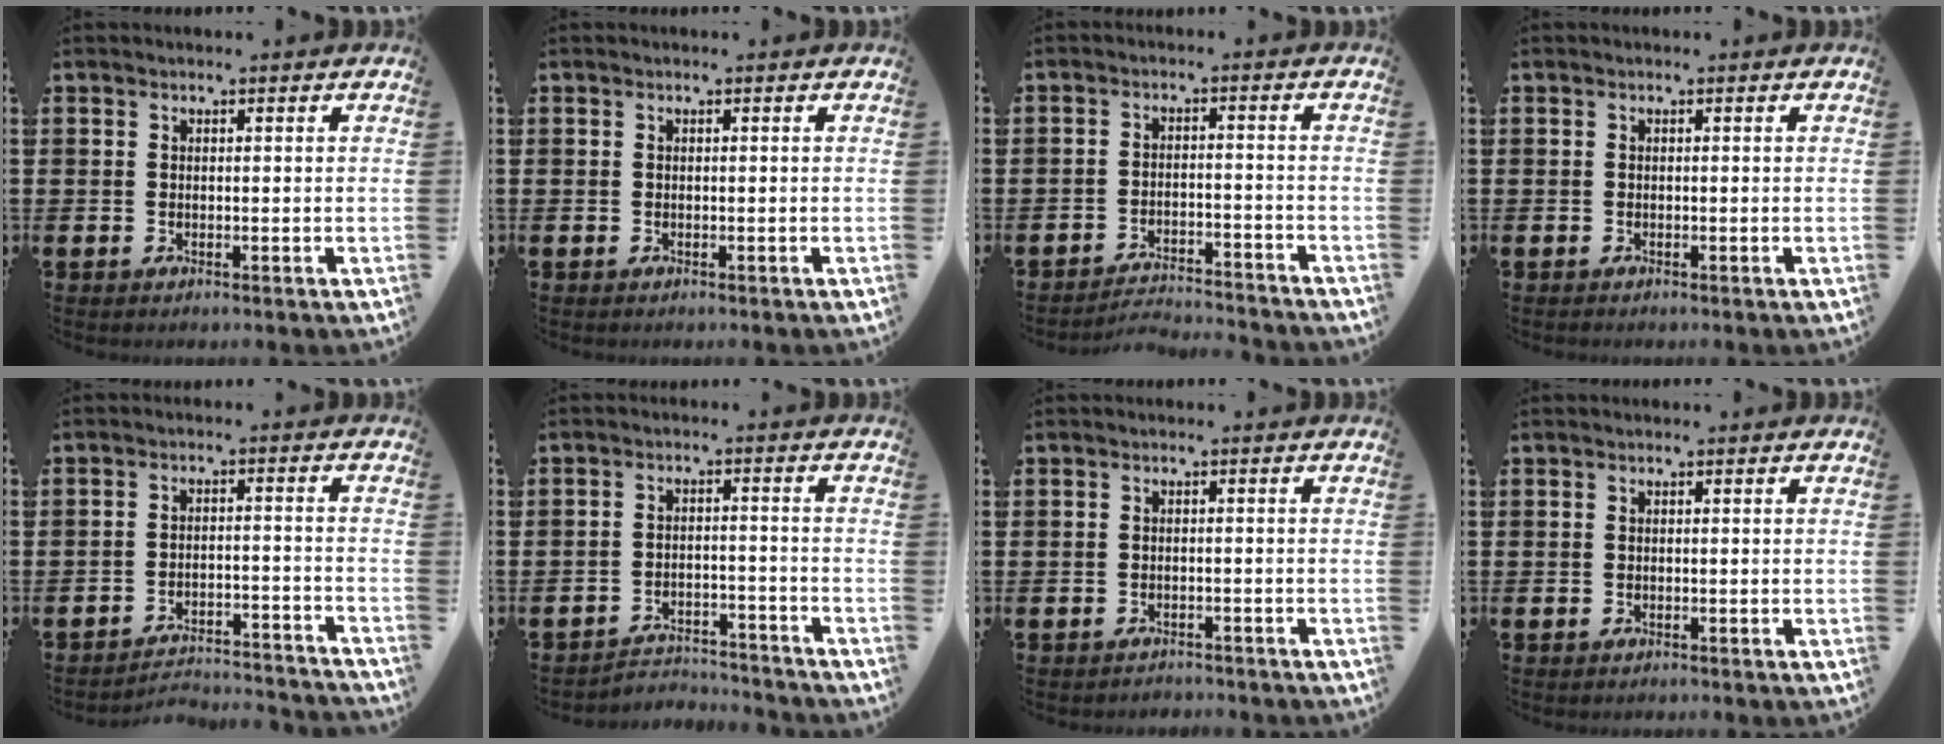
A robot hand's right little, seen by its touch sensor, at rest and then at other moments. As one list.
[{"total": 0.0}, {"total": 2.9, "force": [-2.9, 0.0, 0.0], "torque": [-0.006, 0.002, -0.063]}, {"total": 0.0}, {"total": 3.0, "force": [-3.0, 0.2, 0.1], "torque": [-0.008, 0.005, -0.066]}, {"total": 3.5, "force": [-3.5, 0.3, 0.0], "torque": [-0.007, 0.003, -0.076]}, {"total": 1.1, "force": [-1.1, 0.0, -0.2], "torque": [-0.001, 0.003, -0.025]}, {"total": 0.0}]